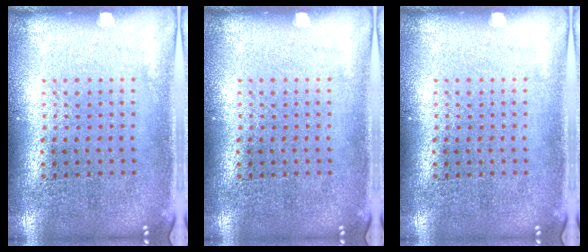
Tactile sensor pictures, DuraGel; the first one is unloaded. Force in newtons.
{"total": 0.0}
{"total": 0.0}